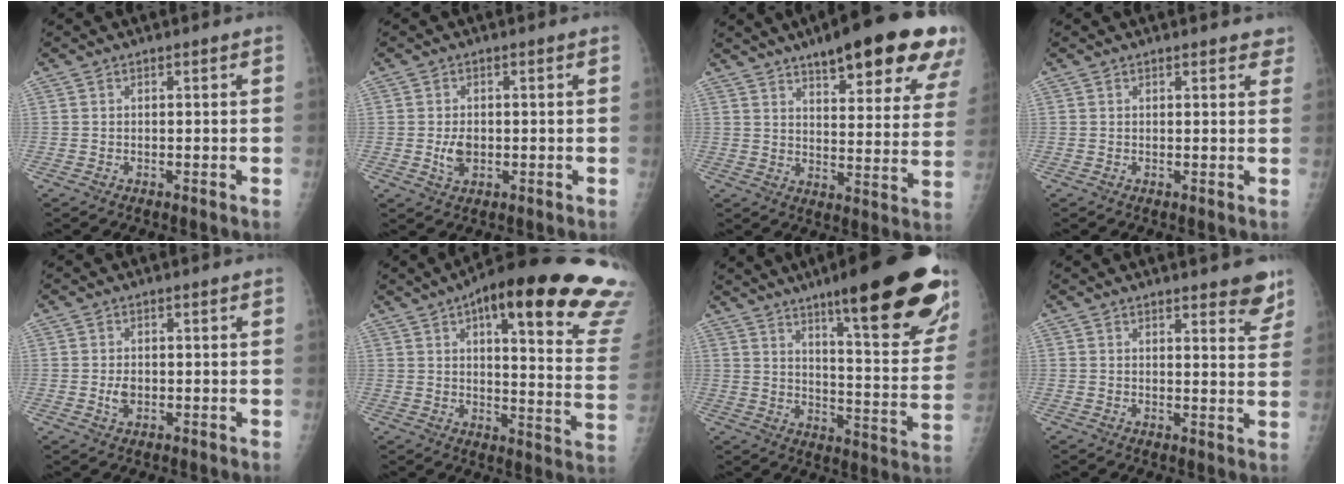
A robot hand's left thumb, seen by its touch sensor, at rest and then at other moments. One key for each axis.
{"total": 3.4, "fx": -0.5, "fy": 2.2, "fz": 2.5, "tx": -0.040, "ty": -0.003, "tz": -0.003}
{"total": 24.3, "fx": 15.3, "fy": 6.2, "fz": 17.9, "tx": -0.210, "ty": -0.044, "tz": 0.199}
{"total": 3.5, "fx": 2.7, "fy": 1.2, "fz": 1.8, "tx": 0.000, "ty": -0.003, "tz": 0.027}
{"total": 2.1, "fx": -0.2, "fy": 1.4, "fz": 1.6, "tx": -0.023, "ty": -0.001, "tz": 0.001}
{"total": 30.5, "fx": 18.5, "fy": 7.4, "fz": 23.0, "tx": -0.238, "ty": -0.048, "tz": 0.234}
{"total": 27.0, "fx": 16.6, "fy": 5.0, "fz": 20.7, "tx": -0.245, "ty": -0.069, "tz": 0.234}
{"total": 6.4, "fx": 4.8, "fy": 1.6, "fz": 3.9, "tx": -0.024, "ty": -0.028, "tz": 0.054}